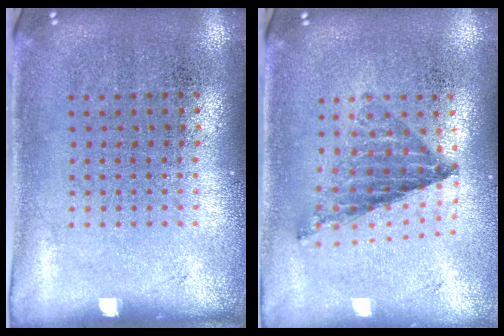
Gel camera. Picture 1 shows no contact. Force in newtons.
{"total": 0.8, "press": 0.8, "slide": 0.1}